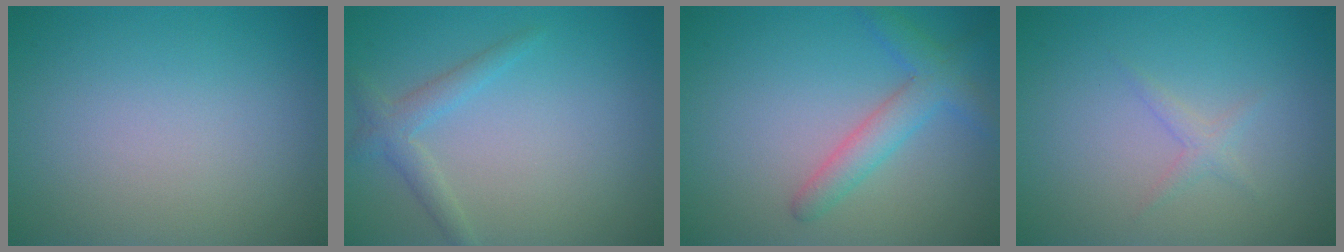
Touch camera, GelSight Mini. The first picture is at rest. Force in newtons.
{"total": 2.0, "press": 2.0, "slide": 0.2}
{"total": 2.2, "press": 2.2, "slide": 0.2}
{"total": 1.1, "press": 1.1, "slide": 0.1}